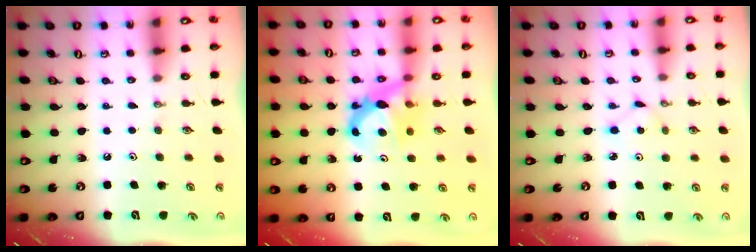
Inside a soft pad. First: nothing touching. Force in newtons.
{"total": 6.8, "press": 6.8, "slide": 0.4}
{"total": 1.6, "press": 1.6, "slide": 0.2}